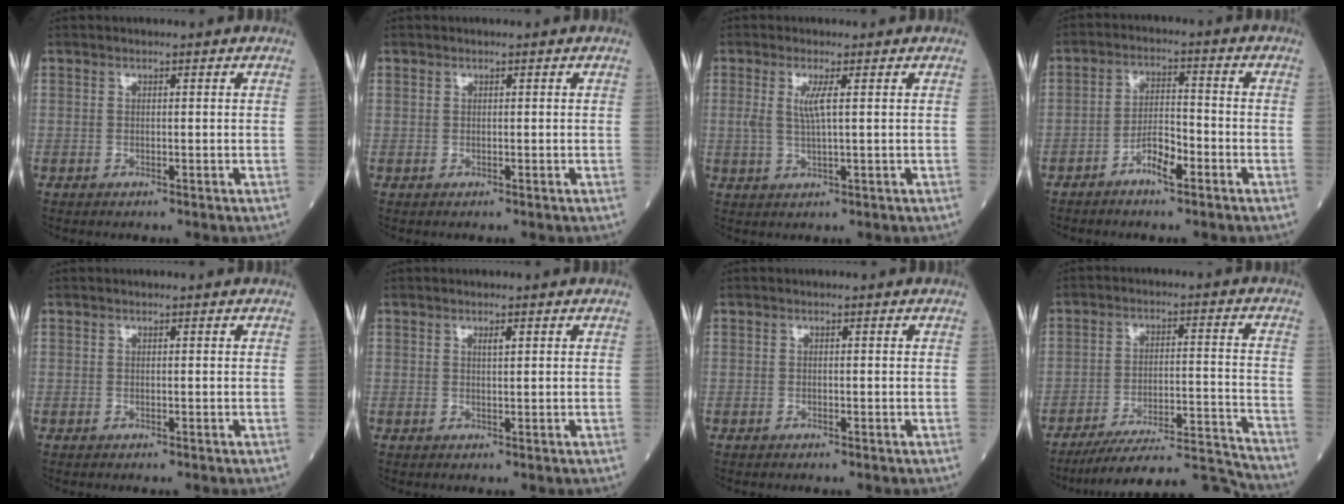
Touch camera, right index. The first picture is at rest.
{"total": 0.0}
{"total": 3.2, "force": [0.7, 0.0, 3.1], "torque": [-0.069, 0.000, 0.015]}
{"total": 4.8, "force": [-3.0, 1.3, 3.6], "torque": [-0.069, 0.009, -0.056]}
{"total": 0.0}
{"total": 0.9, "force": [0.5, 0.1, 0.8], "torque": [-0.015, -0.003, 0.008]}
{"total": 0.0}
{"total": 15.6, "force": [-15.1, -0.3, 4.1], "torque": [-0.056, 0.021, -0.232]}